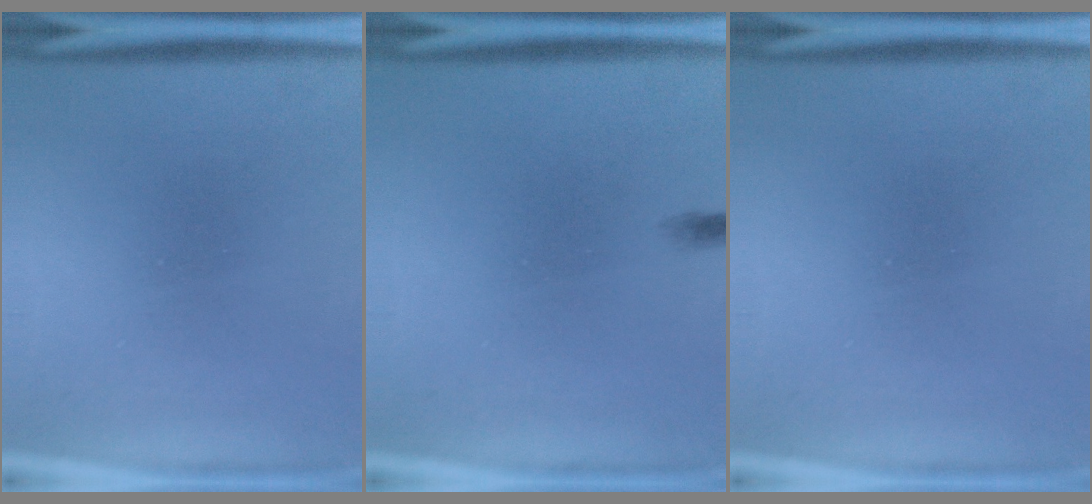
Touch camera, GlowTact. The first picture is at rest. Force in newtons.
{"total": 0.6}
{"total": 0.0}